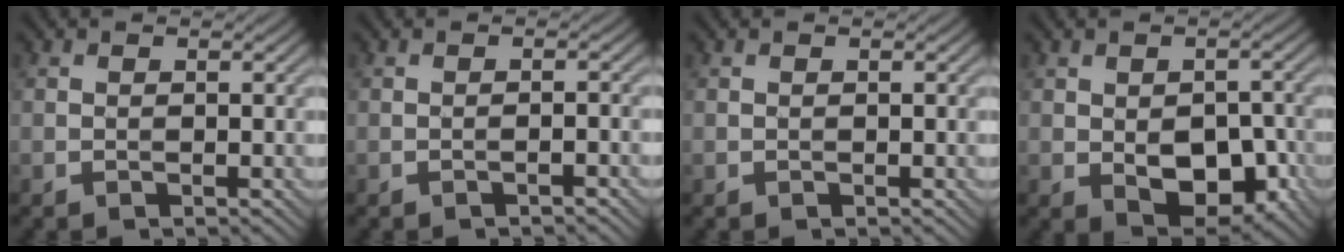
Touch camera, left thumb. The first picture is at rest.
{"total": 1.0, "force": [-0.8, 0.0, 0.6], "torque": [-0.009, 0.005, -0.015]}
{"total": 0.0}
{"total": 8.0, "force": [-2.3, 4.8, 6.0], "torque": [-0.096, -0.019, -0.027]}